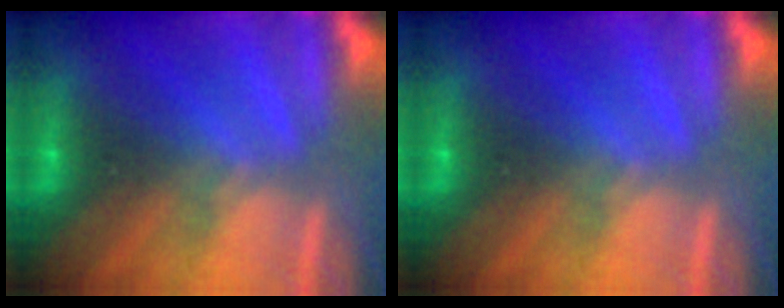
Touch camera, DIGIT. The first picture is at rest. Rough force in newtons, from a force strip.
{"total": 0.0}